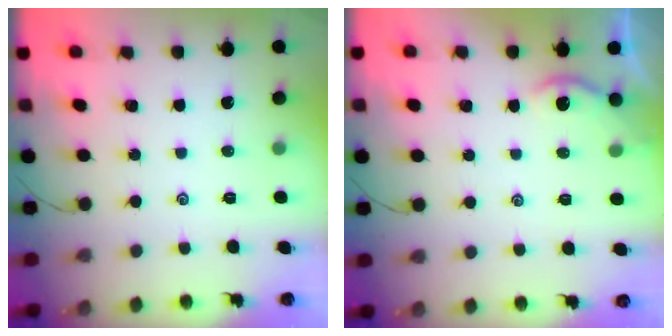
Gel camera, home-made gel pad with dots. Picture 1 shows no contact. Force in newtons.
{"total": 2.8, "press": 2.8, "slide": 0.3}